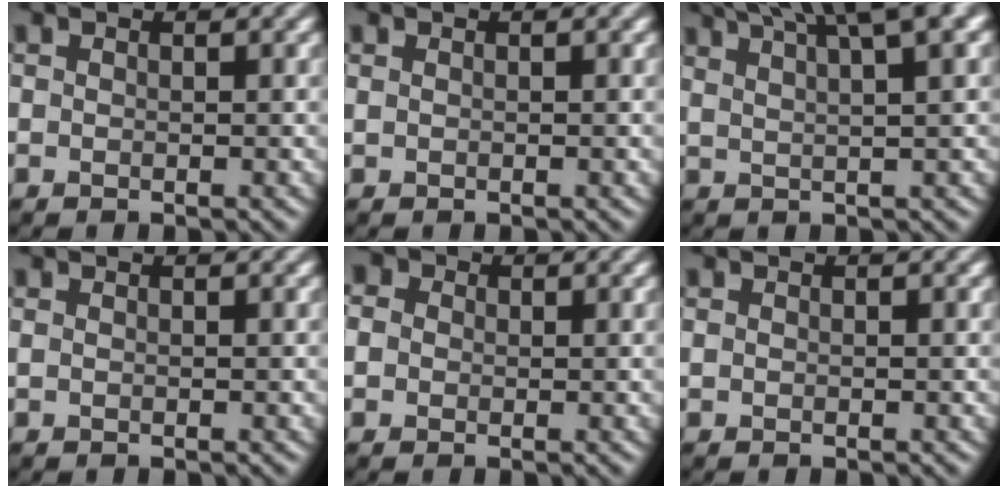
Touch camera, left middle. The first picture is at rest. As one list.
[{"total": 0.0}, {"total": 8.3, "force": [5.5, 1.8, 6.0], "torque": [-0.072, 0.032, 0.064]}, {"total": 0.0}, {"total": 6.0, "force": [1.5, 5.2, 2.4], "torque": [-0.045, 0.031, -0.003]}, {"total": 0.0}]